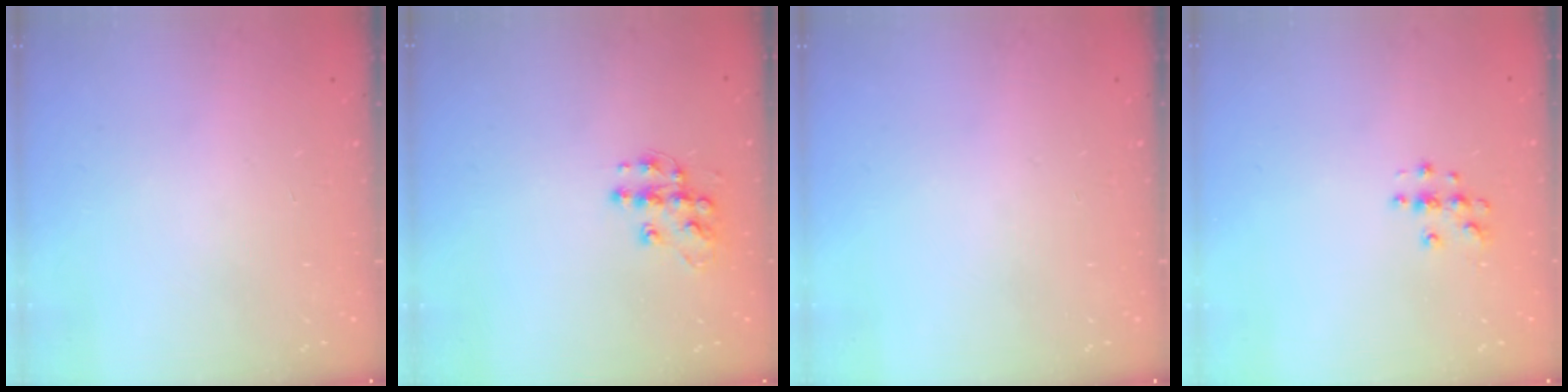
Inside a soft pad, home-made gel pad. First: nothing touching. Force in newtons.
{"total": 10.8, "press": 10.8, "slide": 0.6}
{"total": 0.0}
{"total": 3.8, "press": 3.8, "slide": 0.4}